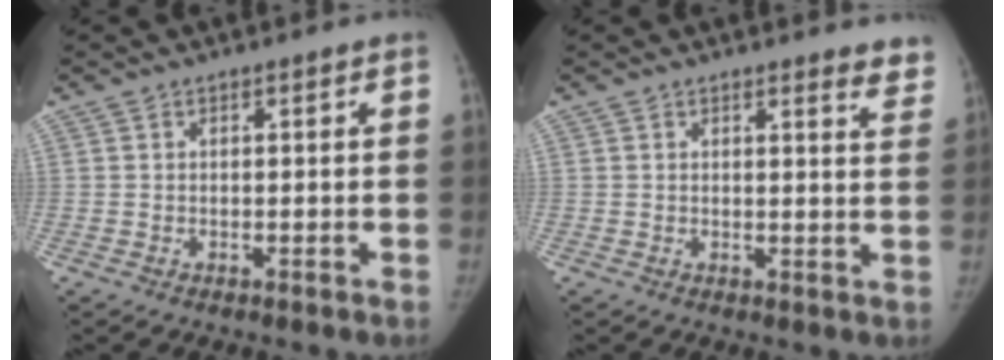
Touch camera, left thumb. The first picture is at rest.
{"total": 4.9, "force": [4.5, 1.2, 1.5], "torque": [0.007, -0.028, 0.032]}